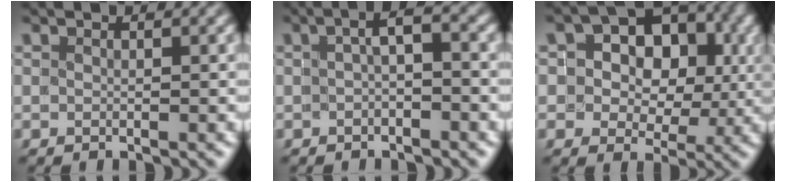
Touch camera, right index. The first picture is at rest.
{"total": 2.0, "force": [0.0, 0.7, 1.9], "torque": [-0.019, 0.003, -0.002]}
{"total": 8.7, "force": [1.4, 7.4, 4.4], "torque": [-0.075, -0.007, 0.011]}